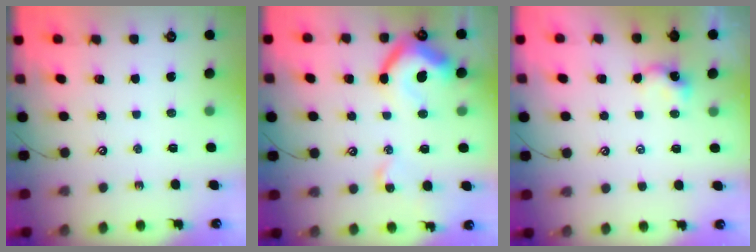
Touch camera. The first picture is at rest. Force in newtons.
{"total": 12.3, "press": 12.2, "slide": 1.3}
{"total": 0.6, "press": 0.5, "slide": 0.3}